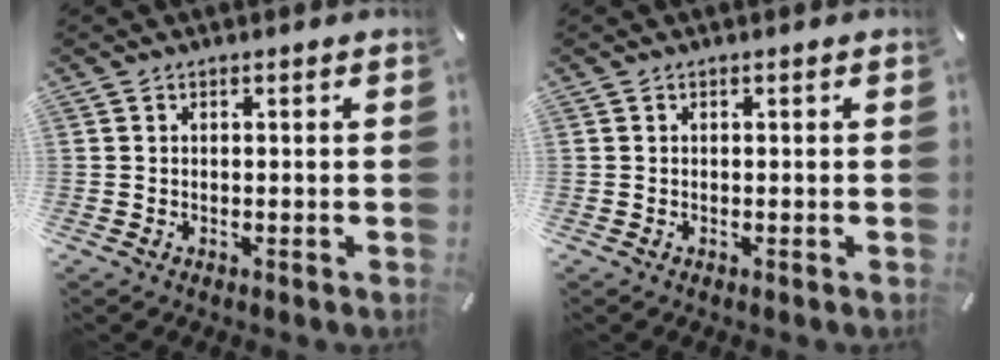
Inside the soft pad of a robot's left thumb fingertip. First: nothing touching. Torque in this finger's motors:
{"motor_torque": [-0.06, 0.06, 0.00, 0.00, 0.00]}